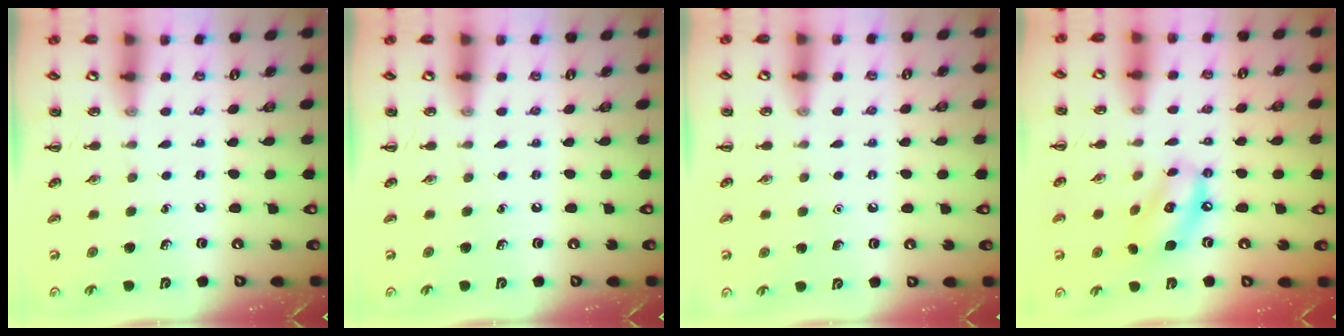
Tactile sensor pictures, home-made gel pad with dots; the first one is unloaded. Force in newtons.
{"total": 0.0}
{"total": 1.5, "press": 1.5, "slide": 0.2}
{"total": 10.3, "press": 10.1, "slide": 2.3}